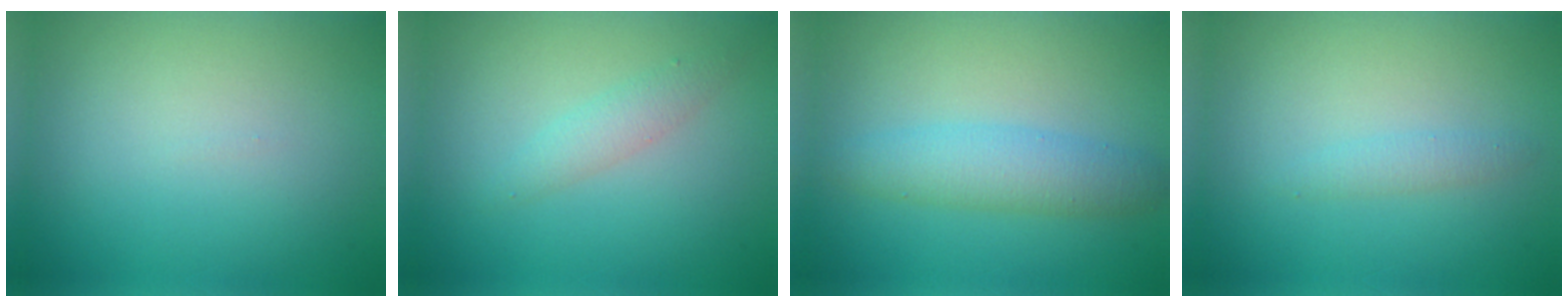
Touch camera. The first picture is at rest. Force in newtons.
{"total": 1.7, "press": 1.7, "slide": 0.1}
{"total": 3.5, "press": 3.5, "slide": 0.0}
{"total": 1.2, "press": 1.2, "slide": 0.0}